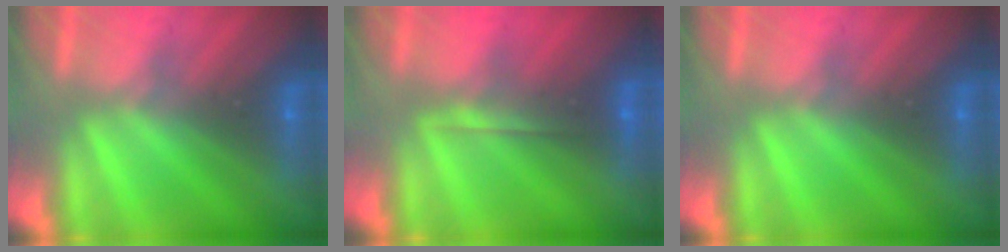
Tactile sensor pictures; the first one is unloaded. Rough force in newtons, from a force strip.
{"total": 1.9}
{"total": 0.0}